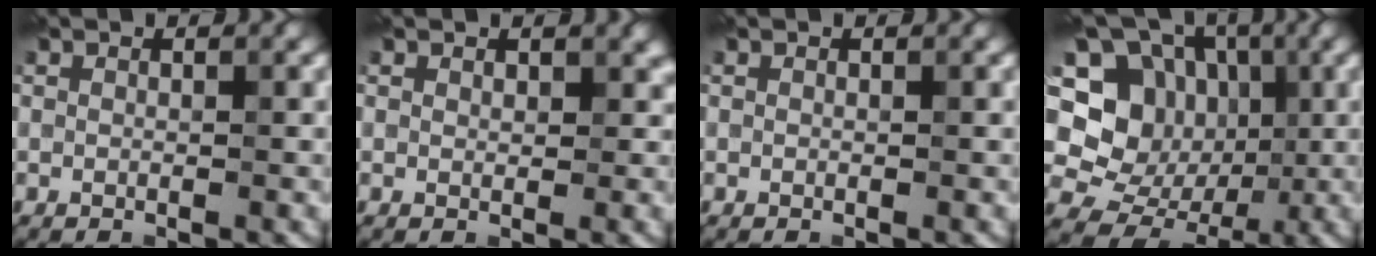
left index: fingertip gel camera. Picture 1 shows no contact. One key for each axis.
{"total": 1.6, "fx": 0.6, "fy": 1.1, "fz": 0.9, "tx": -0.009, "ty": 0.002, "tz": 0.008}
{"total": 0.0}
{"total": 10.7, "fx": 1.9, "fy": 9.4, "fz": 4.6, "tx": -0.090, "ty": 0.020, "tz": 0.013}